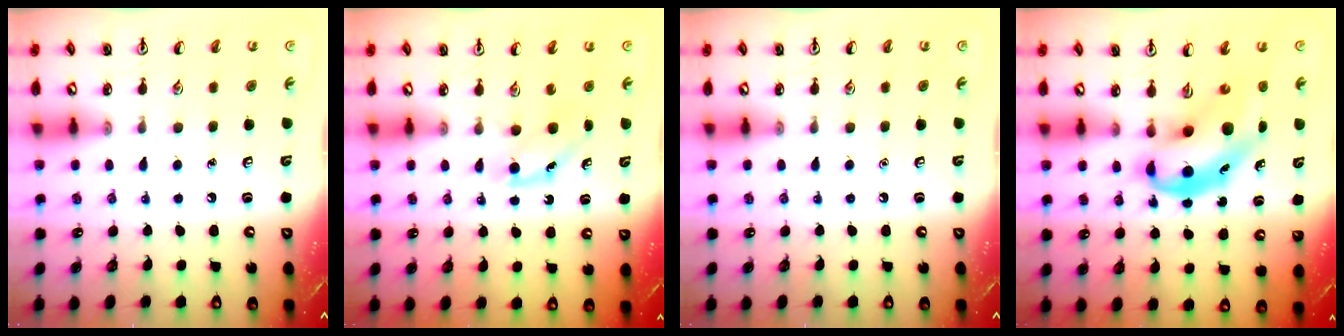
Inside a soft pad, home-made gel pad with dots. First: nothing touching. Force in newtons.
{"total": 4.2, "press": 3.9, "slide": 1.4}
{"total": 0.0}
{"total": 8.5, "press": 8.2, "slide": 2.4}